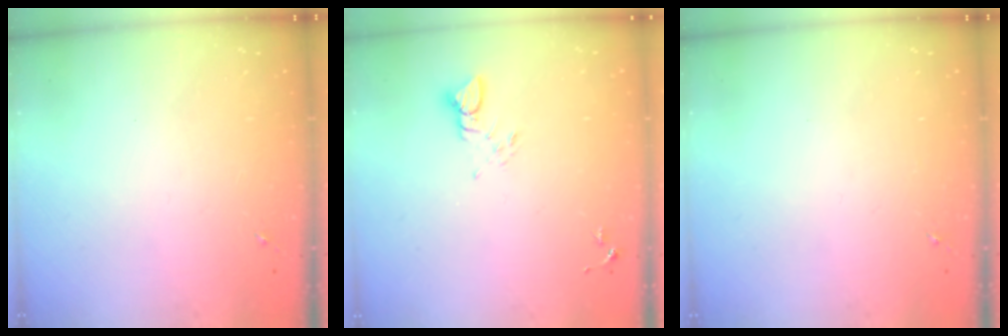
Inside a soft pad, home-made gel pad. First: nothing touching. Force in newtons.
{"total": 4.0, "press": 4.0, "slide": 0.1}
{"total": 0.0}